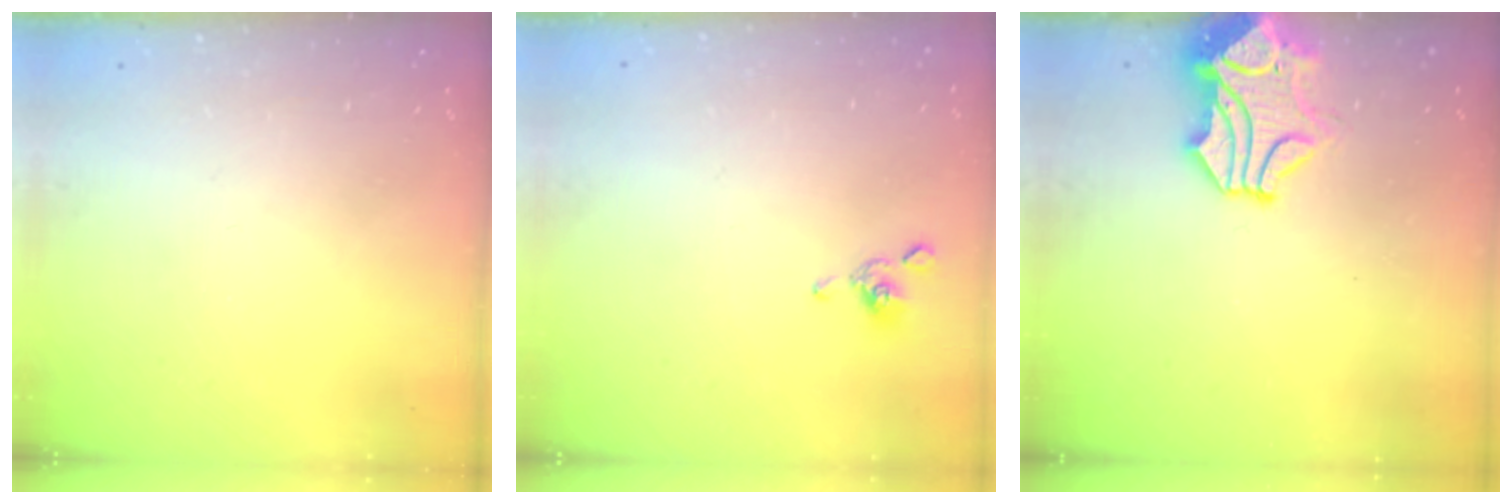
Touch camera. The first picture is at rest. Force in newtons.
{"total": 2.3, "press": 2.2, "slide": 0.5}
{"total": 1.5, "press": 0.8, "slide": 1.3}